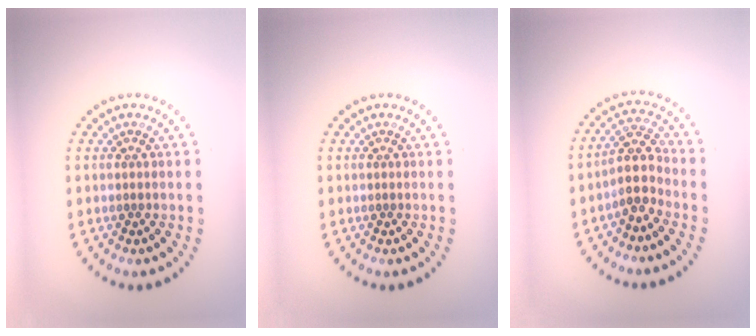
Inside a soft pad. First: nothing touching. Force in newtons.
{"total": 0.0}
{"total": 3.0, "press": 2.3, "slide": 1.8}